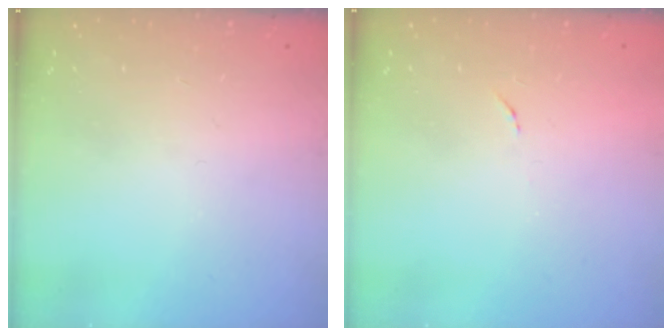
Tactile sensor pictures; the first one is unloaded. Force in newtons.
{"total": 4.2, "press": 4.2, "slide": 0.3}